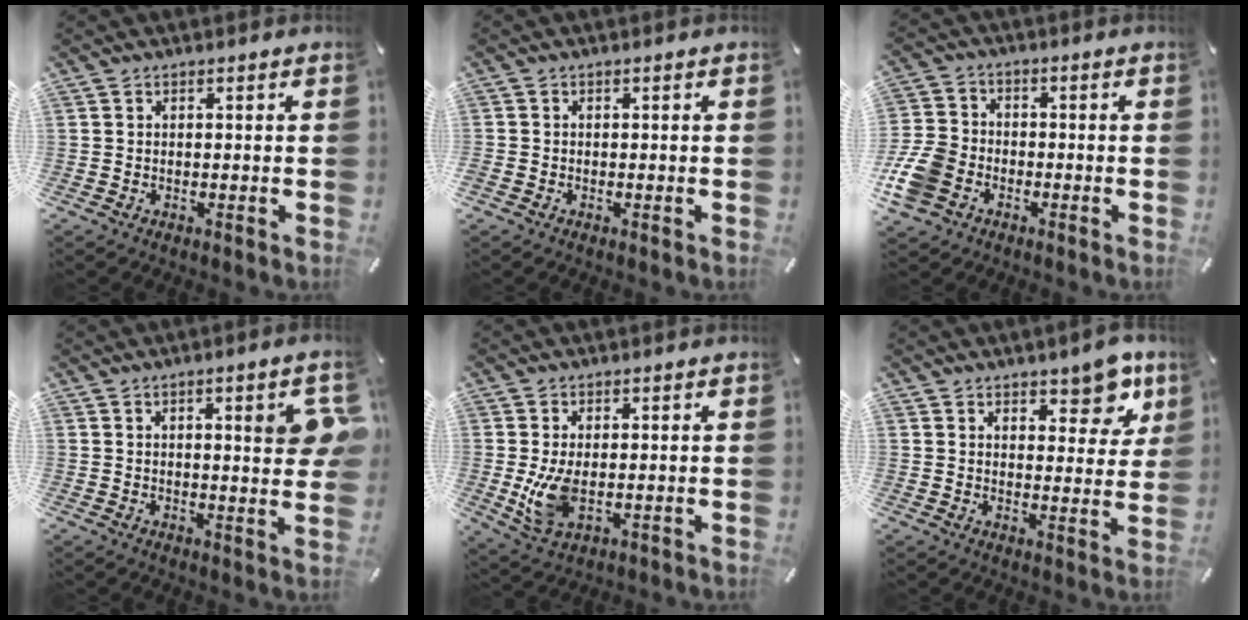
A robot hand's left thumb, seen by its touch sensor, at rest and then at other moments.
{"total": 0.7, "force": [-0.5, 0.5, 0.0], "torque": [0.002, 0.002, -0.011]}
{"total": 11.1, "force": [-4.2, 9.1, 4.6], "torque": [-0.107, 0.038, -0.077]}
{"total": 8.4, "force": [2.8, 1.5, 7.8], "torque": [-0.109, -0.012, 0.036]}
{"total": 7.6, "force": [-0.3, 4.4, 6.1], "torque": [-0.136, -0.015, -0.012]}
{"total": 9.0, "force": [6.6, 4.3, 4.5], "torque": [-0.036, -0.045, 0.111]}